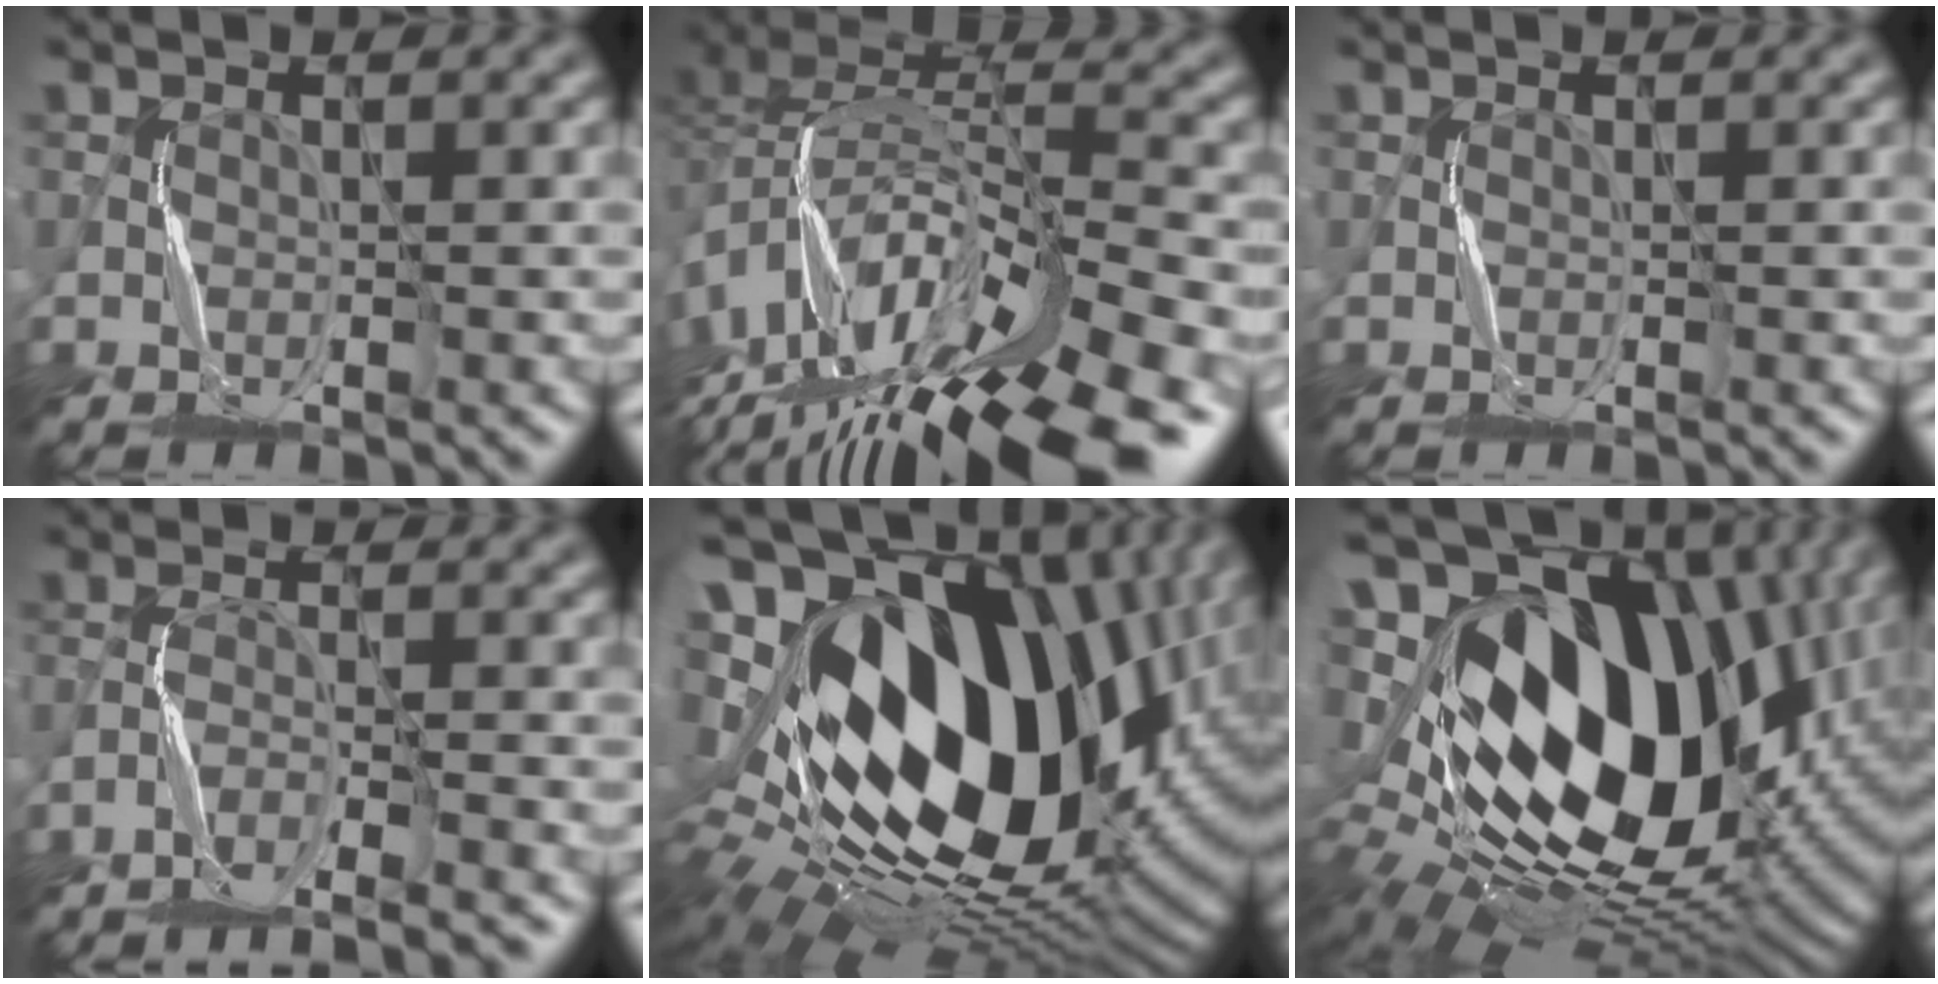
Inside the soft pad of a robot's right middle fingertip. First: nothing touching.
{"total": 14.2, "force": [-8.2, 5.7, 10.0], "torque": [-0.206, 0.002, -0.128]}
{"total": 0.0}
{"total": 4.7, "force": [-3.7, 0.8, 2.8], "torque": [-0.049, -0.010, -0.069]}
{"total": 20.6, "force": [3.6, 13.3, 15.2], "torque": [-0.278, 0.005, 0.077]}
{"total": 18.8, "force": [4.8, 12.6, 13.1], "torque": [-0.237, 0.020, 0.084]}